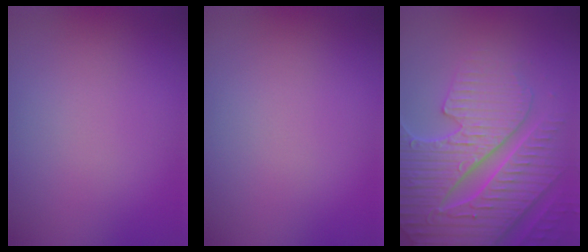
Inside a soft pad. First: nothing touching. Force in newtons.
{"total": 0.0}
{"total": 7.5, "press": 7.3, "slide": 1.8}